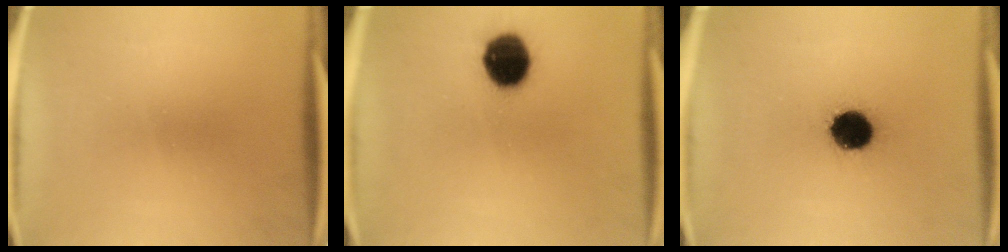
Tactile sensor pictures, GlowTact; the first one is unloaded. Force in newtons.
{"total": 12.2}
{"total": 12.4}